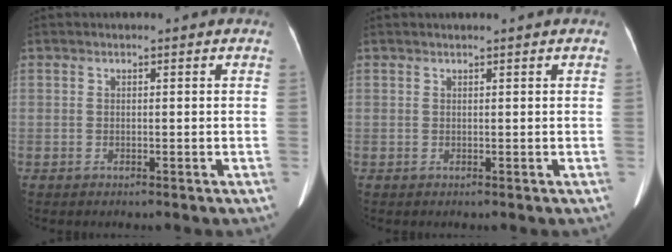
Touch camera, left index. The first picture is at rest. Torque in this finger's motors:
{"motor_torque": [-0.02, -0.04, 0.06, 0.01]}